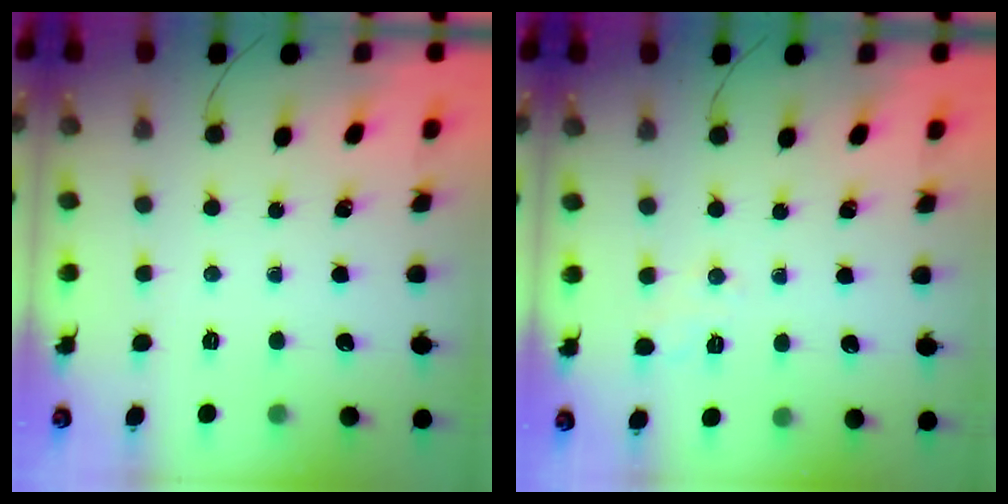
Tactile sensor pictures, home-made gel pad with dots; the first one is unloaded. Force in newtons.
{"total": 1.4, "press": 0.7, "slide": 1.2}